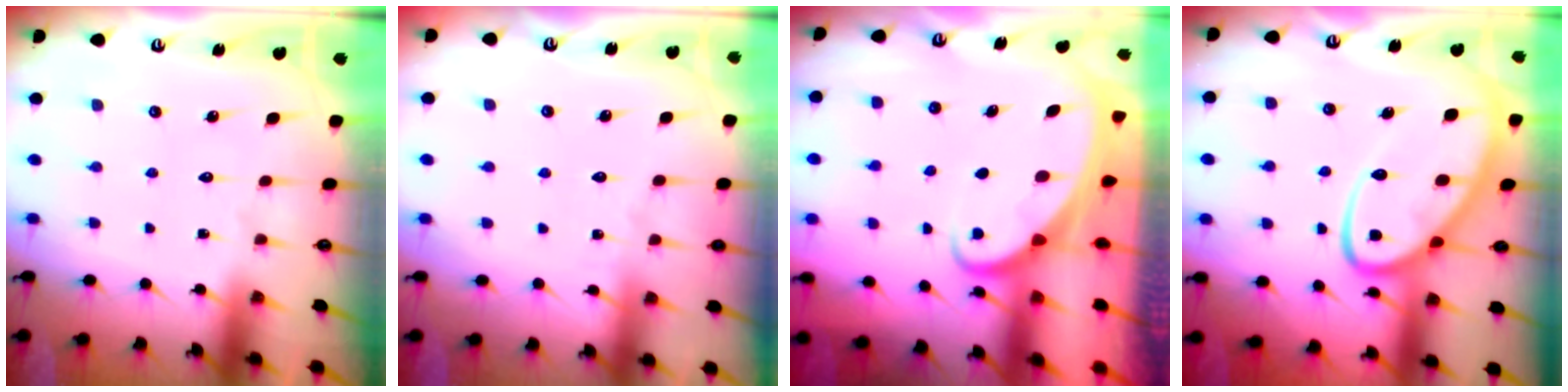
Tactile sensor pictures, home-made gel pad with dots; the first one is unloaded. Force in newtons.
{"total": 3.1, "press": 3.1, "slide": 0.4}
{"total": 2.9, "press": 2.9, "slide": 0.3}
{"total": 11.9, "press": 11.8, "slide": 1.2}